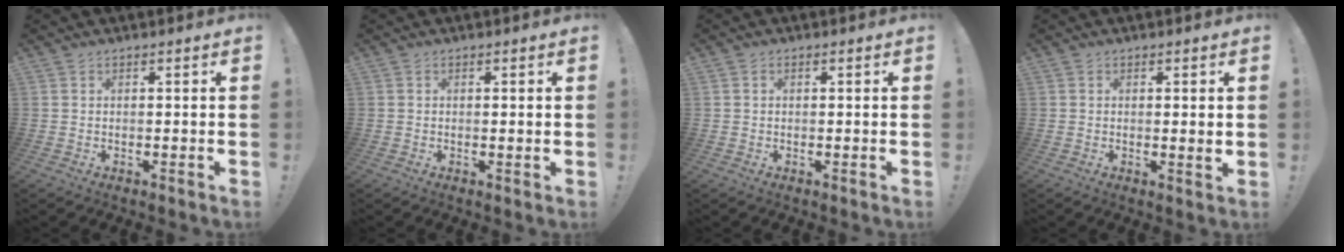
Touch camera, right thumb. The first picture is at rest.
{"total": 1.0, "force": [0.4, 0.1, 0.9], "torque": [-0.009, -0.004, 0.005]}
{"total": 0.7, "force": [-0.1, 0.5, 0.4], "torque": [-0.008, 0.005, -0.002]}
{"total": 2.0, "force": [0.7, 0.0, 1.9], "torque": [-0.019, -0.008, 0.008]}